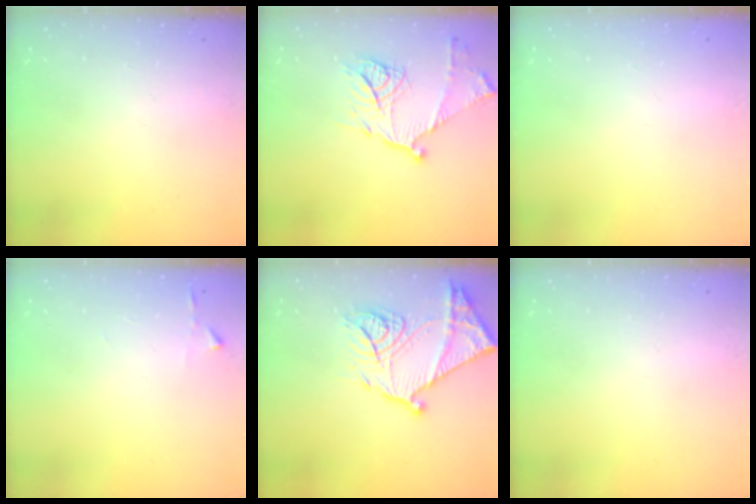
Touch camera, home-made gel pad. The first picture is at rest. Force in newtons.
{"total": 15.0, "press": 14.9, "slide": 1.2}
{"total": 0.0}
{"total": 2.9, "press": 2.9, "slide": 0.3}
{"total": 20.5, "press": 20.5, "slide": 1.8}
{"total": 0.0}